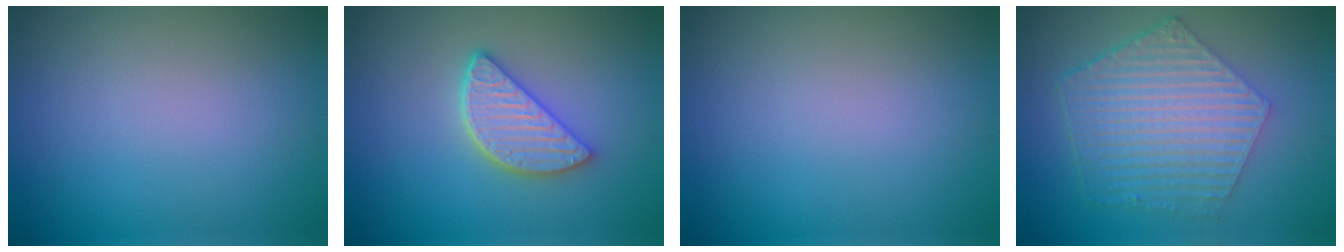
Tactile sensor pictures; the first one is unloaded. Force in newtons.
{"total": 4.2, "press": 3.4, "slide": 2.4}
{"total": 0.0}
{"total": 6.4, "press": 4.6, "slide": 4.5}